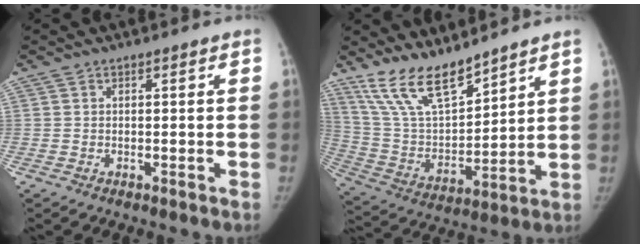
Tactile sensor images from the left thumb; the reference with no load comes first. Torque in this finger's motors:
{"motor_torque": [0.50, -0.23, 1.36, -1.41, 0.10]}